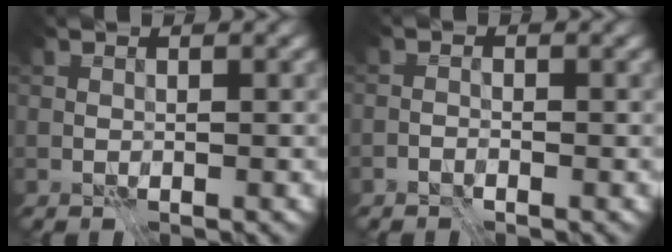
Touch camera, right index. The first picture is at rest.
{"total": 0.9, "force": [-0.9, 0.1, 0.3], "torque": [0.001, 0.011, -0.020]}